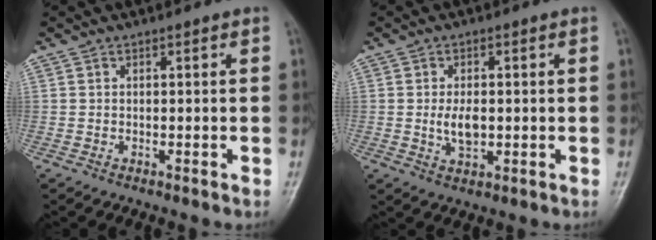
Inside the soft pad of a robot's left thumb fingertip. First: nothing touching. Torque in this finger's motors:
{"motor_torque": [0.11, 0.27, 0.58, -0.09, 0.06]}